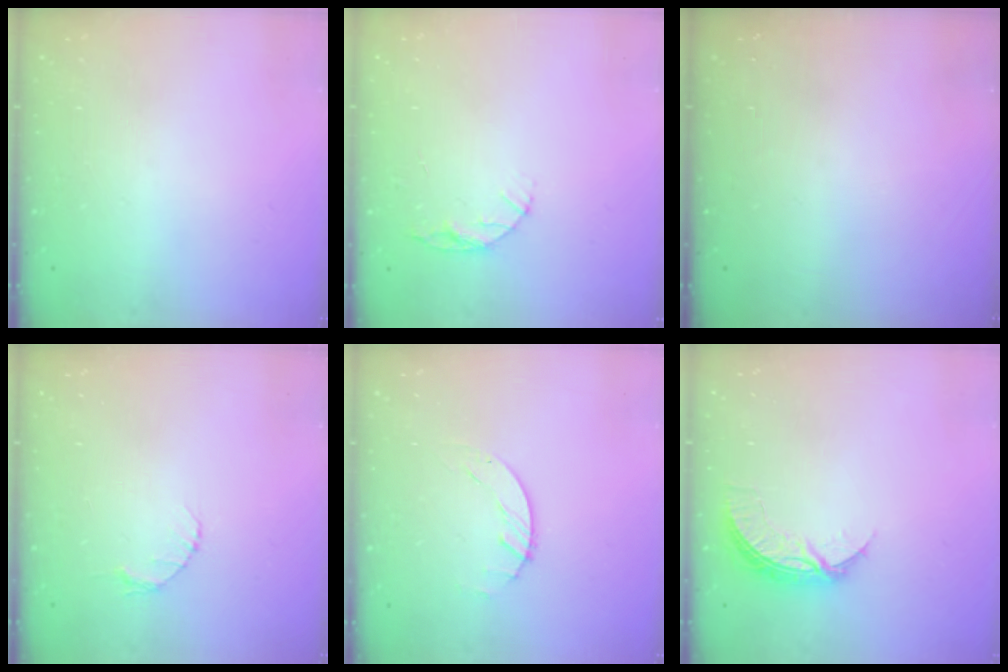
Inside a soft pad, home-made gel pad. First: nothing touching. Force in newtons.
{"total": 5.1, "press": 5.1, "slide": 0.5}
{"total": 0.0}
{"total": 2.6, "press": 2.6, "slide": 0.3}
{"total": 0.8, "press": 0.8, "slide": 0.2}
{"total": 6.7, "press": 6.7, "slide": 0.2}